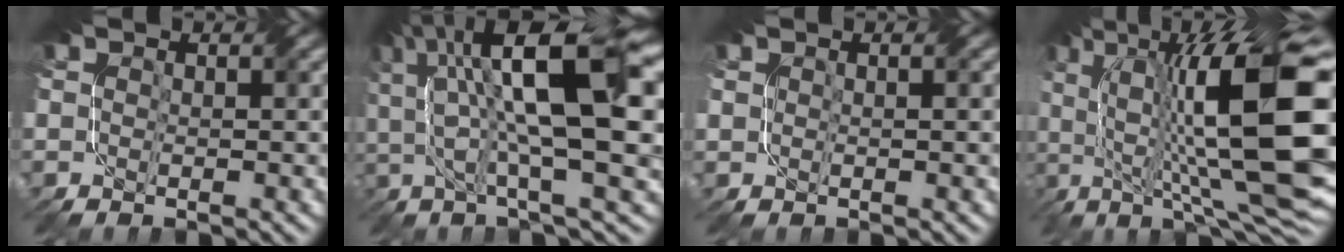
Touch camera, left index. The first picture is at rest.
{"total": 12.2, "force": [3.2, 3.1, 11.4], "torque": [-0.195, 0.020, 0.053]}
{"total": 0.7, "force": [0.7, 0.3, 0.1], "torque": [-0.003, -0.001, 0.007]}
{"total": 16.9, "force": [3.2, 4.9, 15.9], "torque": [-0.247, 0.014, 0.050]}